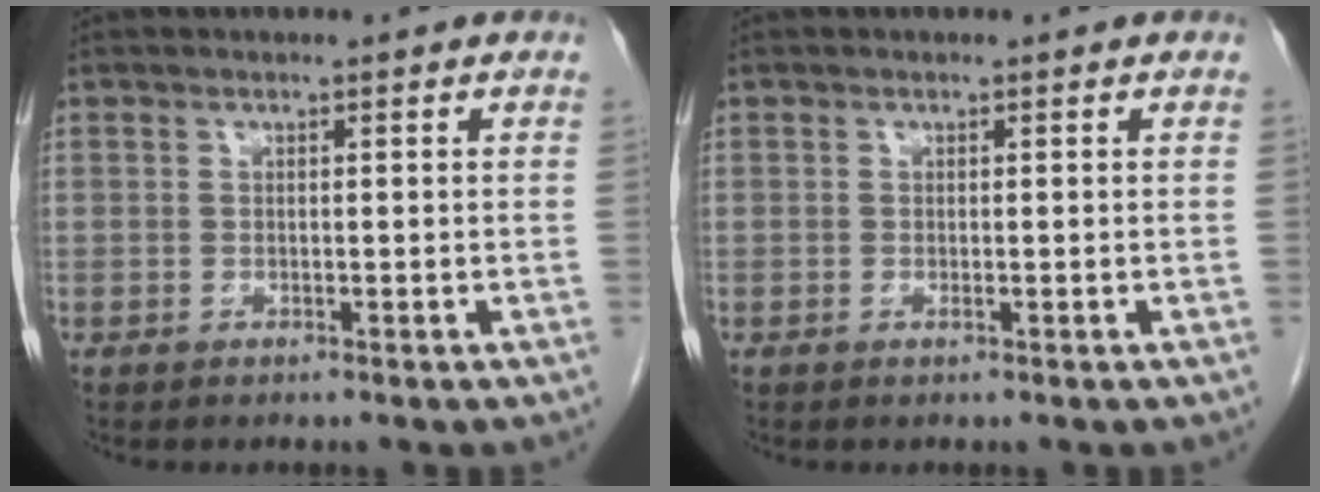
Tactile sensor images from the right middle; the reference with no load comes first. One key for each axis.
{"total": 0.0}